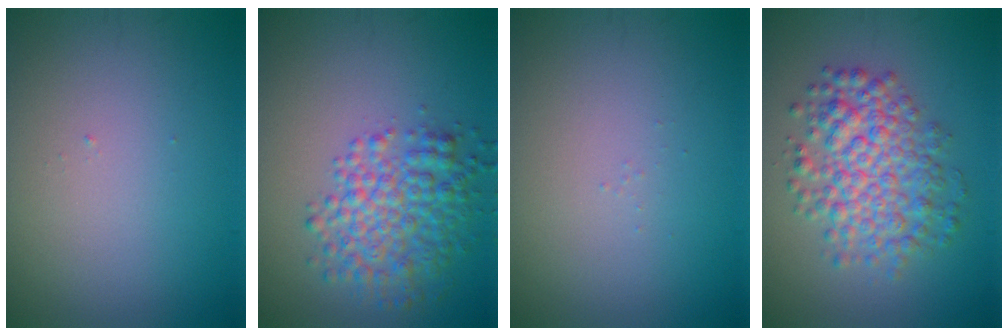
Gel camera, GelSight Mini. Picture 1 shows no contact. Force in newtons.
{"total": 5.2, "press": 5.2, "slide": 0.0}
{"total": 0.0}
{"total": 5.8, "press": 5.8, "slide": 0.1}